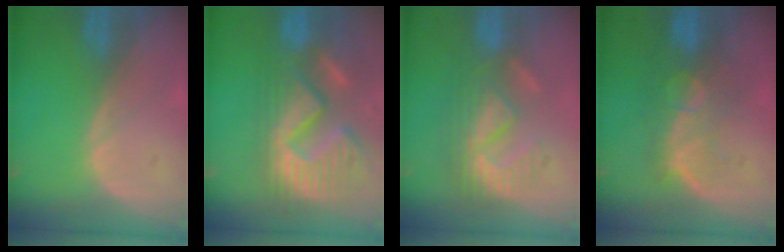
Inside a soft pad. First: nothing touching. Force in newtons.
{"total": 15.1, "press": 12.6, "slide": 8.3}
{"total": 9.5, "press": 8.2, "slide": 4.8}
{"total": 10.1, "press": 8.6, "slide": 5.4}